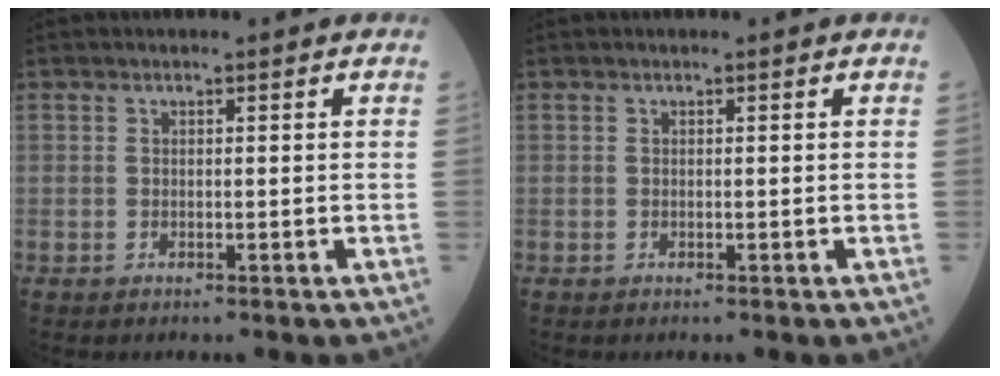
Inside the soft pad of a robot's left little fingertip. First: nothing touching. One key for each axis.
{"total": 0.0}